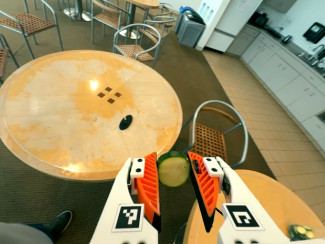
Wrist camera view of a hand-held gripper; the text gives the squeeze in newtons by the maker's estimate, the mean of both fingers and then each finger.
{"total": 10.6, "left": 10.7, "right": 10.5}